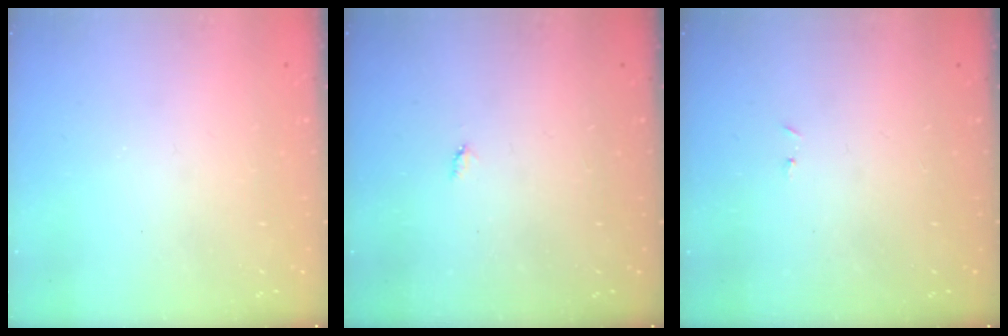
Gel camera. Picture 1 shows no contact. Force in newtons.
{"total": 3.1, "press": 3.1, "slide": 0.4}
{"total": 2.9, "press": 2.9, "slide": 0.4}